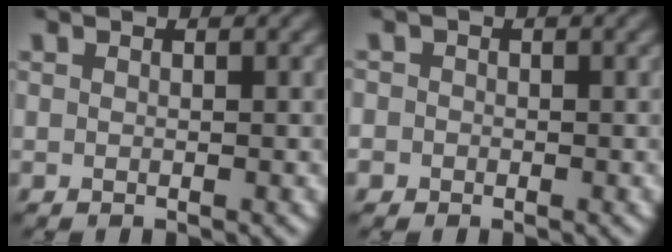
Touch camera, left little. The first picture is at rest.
{"total": 1.4, "force": [-0.1, 1.3, 0.3], "torque": [0.014, 0.002, -0.013]}